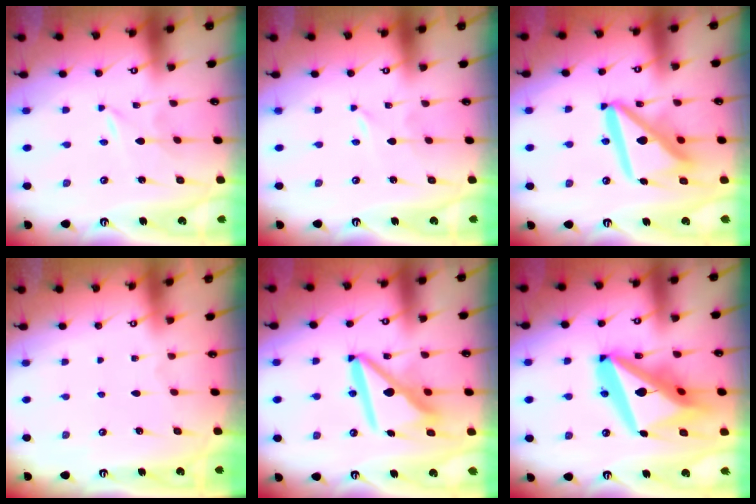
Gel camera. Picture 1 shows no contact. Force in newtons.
{"total": 0.0}
{"total": 16.7, "press": 16.6, "slide": 2.2}
{"total": 0.0}
{"total": 13.2, "press": 13.1, "slide": 1.7}
{"total": 22.9, "press": 22.7, "slide": 2.9}